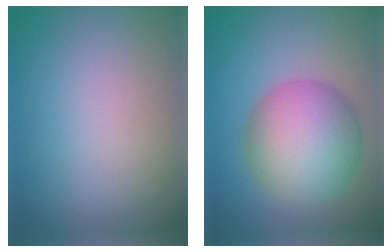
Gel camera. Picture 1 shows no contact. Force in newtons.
{"total": 8.9, "press": 8.9, "slide": 0.1}